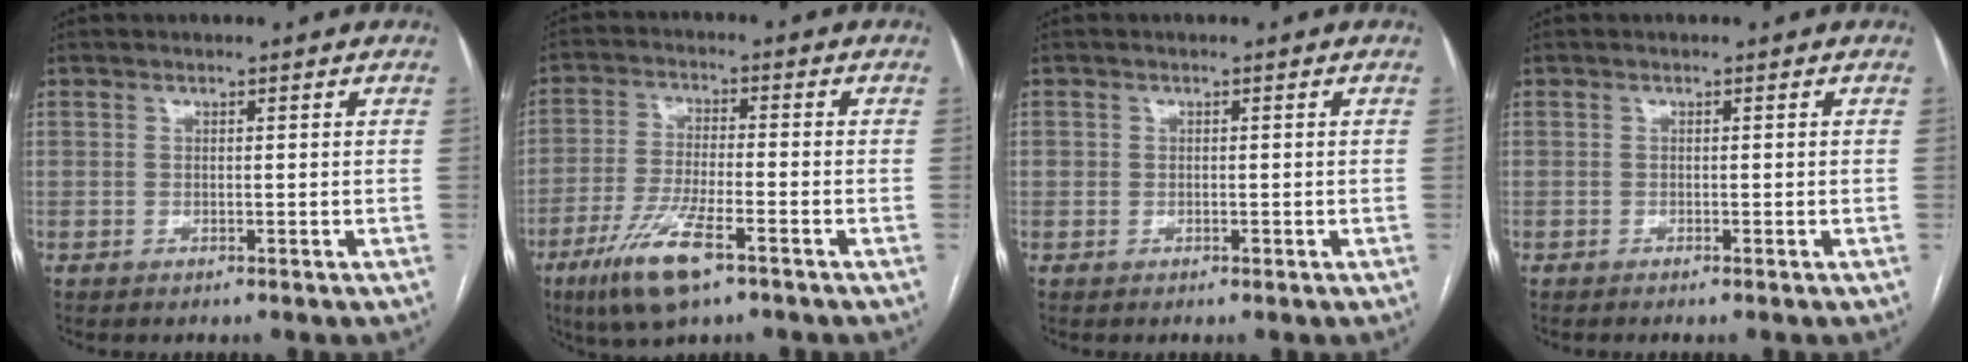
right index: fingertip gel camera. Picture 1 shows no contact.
{"total": 10.2, "force": [-5.9, 1.7, 8.1], "torque": [-0.167, -0.022, -0.106]}
{"total": 0.9, "force": [-0.1, 0.8, 0.3], "torque": [-0.005, 0.007, 0.001]}
{"total": 0.7, "force": [-0.5, -0.2, 0.4], "torque": [-0.006, 0.001, -0.010]}